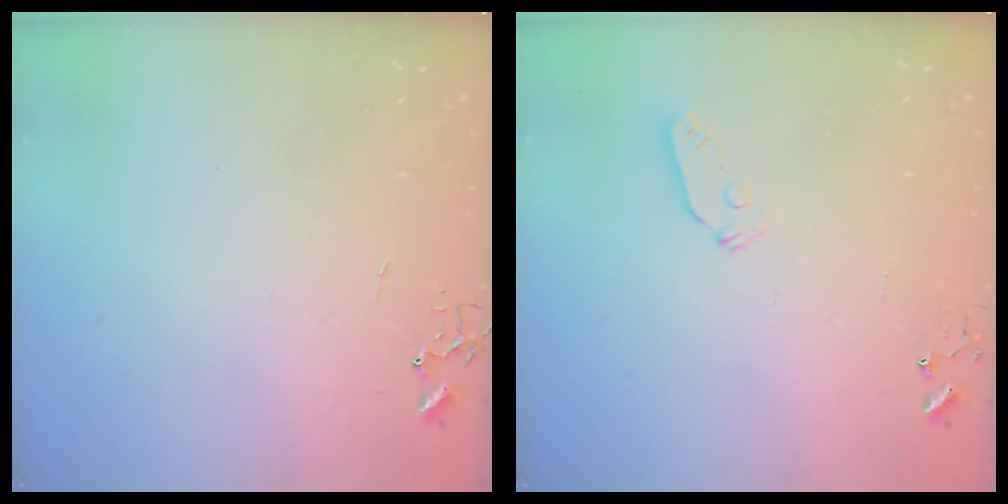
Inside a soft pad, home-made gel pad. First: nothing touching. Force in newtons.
{"total": 4.6, "press": 4.6, "slide": 0.3}